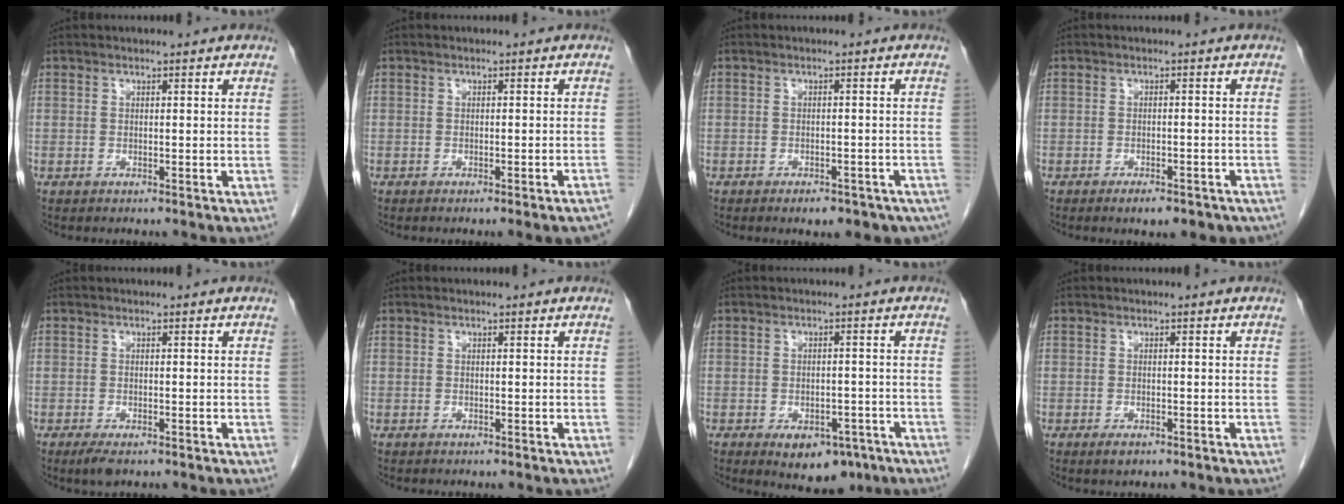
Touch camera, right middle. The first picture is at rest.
{"total": 4.2, "force": [-3.5, -0.3, 2.3], "torque": [-0.019, -0.006, -0.041]}
{"total": 7.5, "force": [-5.8, 3.3, 3.4], "torque": [-0.024, 0.007, -0.068]}
{"total": 5.8, "force": [-4.4, 2.1, 3.1], "torque": [-0.031, 0.000, -0.052]}
{"total": 2.3, "force": [-1.5, 0.8, 1.6], "torque": [-0.032, -0.005, -0.022]}
{"total": 0.0}
{"total": 7.7, "force": [-4.6, 4.3, 4.4], "torque": [-0.048, 0.003, -0.057]}
{"total": 1.5, "force": [-0.9, 0.6, 1.0], "torque": [-0.018, -0.001, -0.010]}